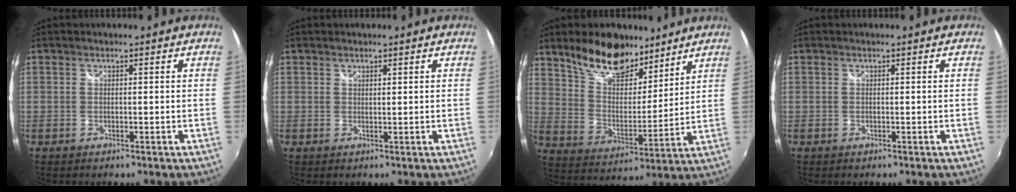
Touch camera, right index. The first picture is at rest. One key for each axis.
{"total": 0.6, "fx": 0.6, "fy": 0.2, "fz": 0.1, "tx": -0.001, "ty": 0.000, "tz": 0.010}
{"total": 15.1, "fx": 11.1, "fy": 7.1, "fz": 7.5, "tx": -0.146, "ty": 0.018, "tz": 0.201}
{"total": 0.0}